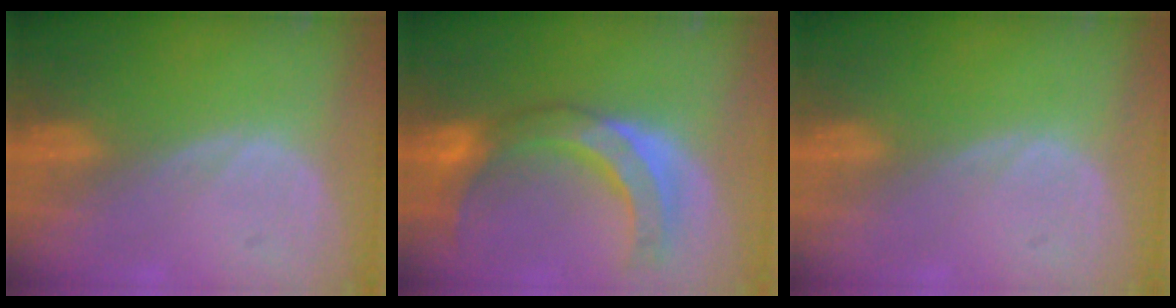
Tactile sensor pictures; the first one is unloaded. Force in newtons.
{"total": 9.5, "press": 9.2, "slide": 2.5}
{"total": 0.0}